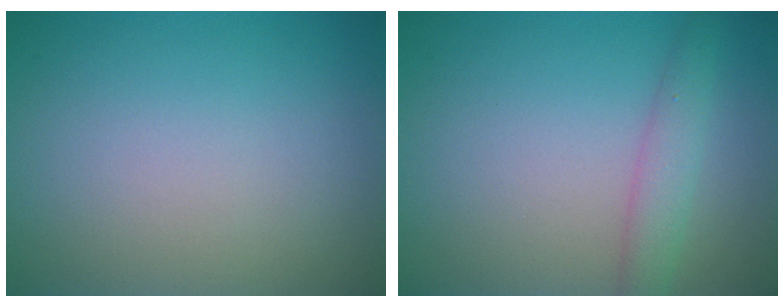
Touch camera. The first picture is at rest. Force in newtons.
{"total": 2.4, "press": 2.4, "slide": 0.1}